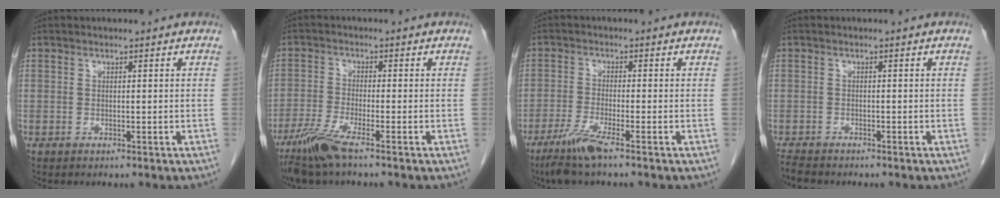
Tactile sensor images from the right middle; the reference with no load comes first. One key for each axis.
{"total": 5.9, "fx": -4.1, "fy": 0.1, "fz": 4.2, "tx": -0.094, "ty": -0.018, "tz": -0.085}
{"total": 5.2, "fx": -3.6, "fy": -0.2, "fz": 3.8, "tx": -0.083, "ty": -0.016, "tz": -0.074}
{"total": 2.7, "fx": -2.5, "fy": 0.6, "fz": 0.8, "tx": -0.018, "ty": -0.010, "tz": -0.041}